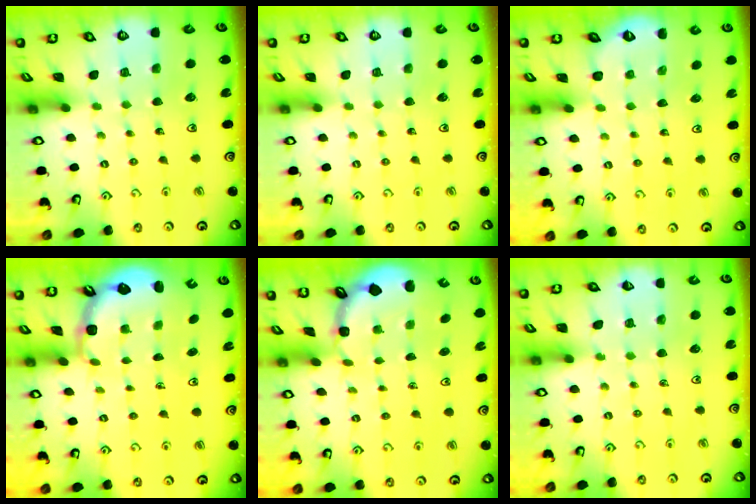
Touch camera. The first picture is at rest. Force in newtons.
{"total": 0.0}
{"total": 2.1, "press": 1.0, "slide": 1.8}
{"total": 2.8, "press": 2.2, "slide": 1.8}
{"total": 1.1, "press": 1.1, "slide": 0.1}
{"total": 5.1, "press": 4.9, "slide": 1.2}